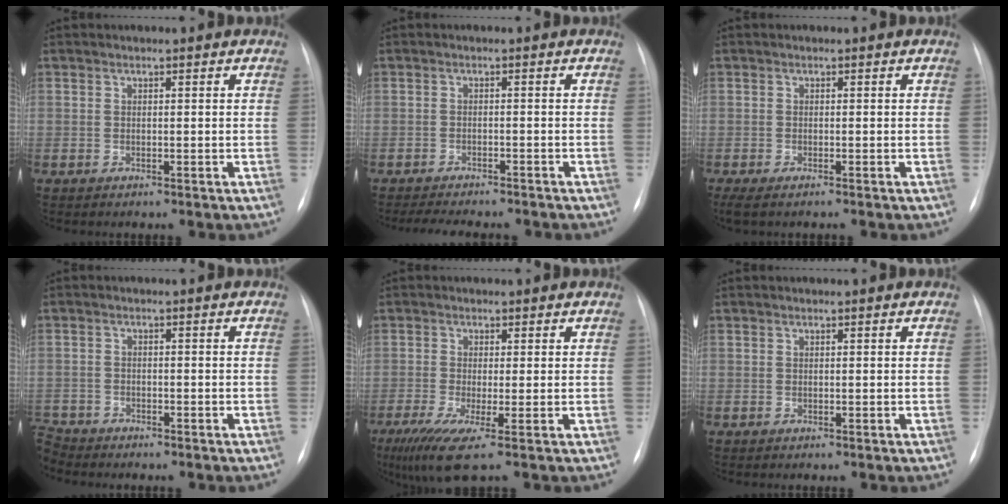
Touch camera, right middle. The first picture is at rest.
{"total": 8.8, "force": [-7.9, 1.8, 3.4], "torque": [-0.051, -0.006, -0.106]}
{"total": 3.1, "force": [-2.4, 0.5, 1.8], "torque": [-0.027, -0.009, -0.036]}
{"total": 4.0, "force": [-3.8, 1.2, 0.1], "torque": [0.001, -0.007, -0.069]}
{"total": 6.2, "force": [-3.3, 0.3, 5.2], "torque": [-0.096, -0.021, -0.060]}
{"total": 0.0}